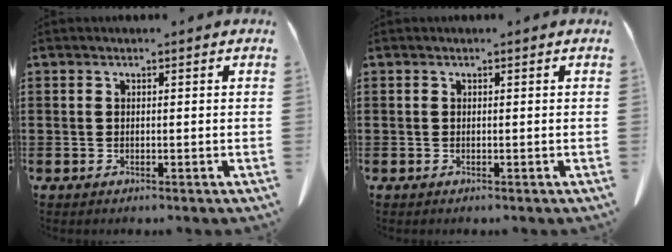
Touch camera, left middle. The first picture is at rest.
{"total": 0.0}